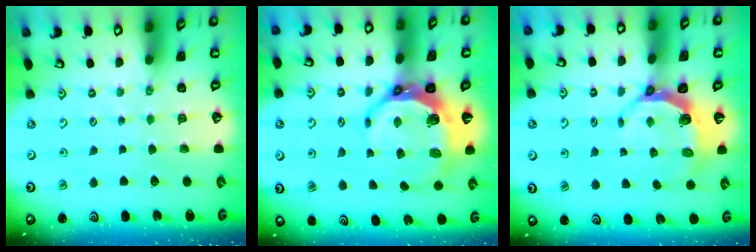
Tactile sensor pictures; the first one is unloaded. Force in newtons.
{"total": 10.9, "press": 9.7, "slide": 5.0}
{"total": 5.7, "press": 4.4, "slide": 3.6}